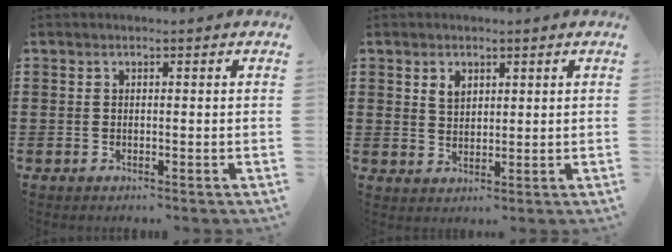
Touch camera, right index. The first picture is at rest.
{"total": 2.4, "force": [1.4, 1.6, 1.0], "torque": [-0.026, 0.006, 0.025]}